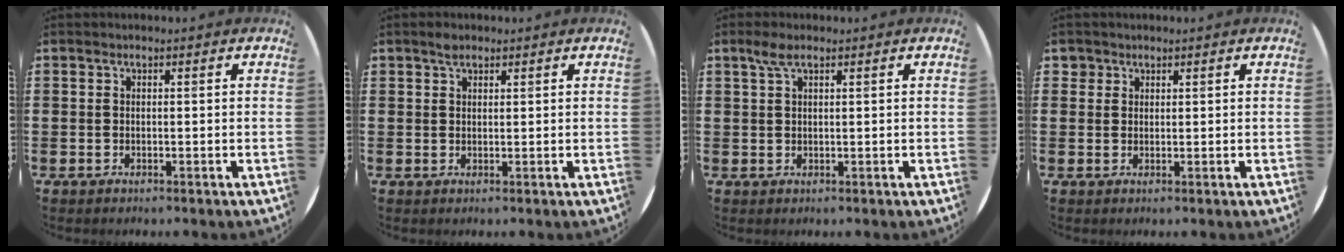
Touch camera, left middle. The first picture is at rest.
{"total": 1.4, "force": [1.1, 0.6, 0.4], "torque": [-0.003, 0.001, 0.019]}
{"total": 2.2, "force": [1.3, 0.6, 1.6], "torque": [-0.035, 0.006, 0.022]}
{"total": 1.5, "force": [1.3, 0.9, 0.1], "torque": [0.004, 0.000, 0.024]}